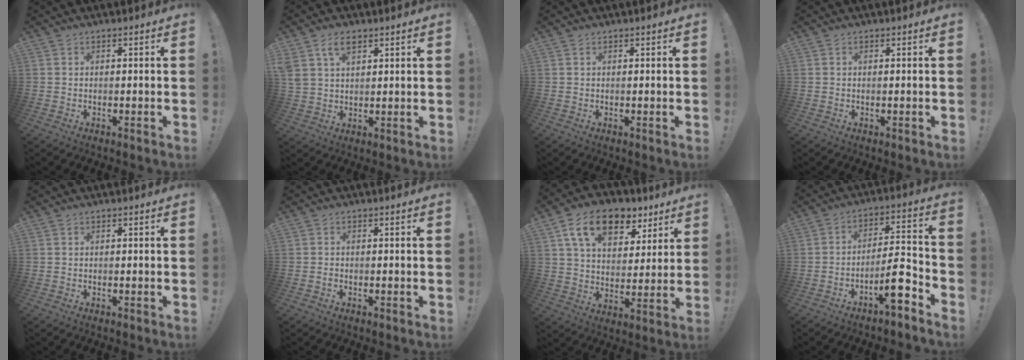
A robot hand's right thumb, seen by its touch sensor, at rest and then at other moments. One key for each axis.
{"total": 6.7, "fx": 3.7, "fy": 4.0, "fz": 4.0, "tx": -0.068, "ty": -0.004, "tz": 0.071}
{"total": 0.0}
{"total": 0.0}
{"total": 0.0}
{"total": 0.7, "fx": -0.7, "fy": 0.2, "fz": 0.1, "tx": -0.008, "ty": 0.003, "tz": -0.011}
{"total": 16.2, "fx": 9.1, "fy": 9.8, "fz": 9.2, "tx": -0.147, "ty": -0.039, "tz": 0.164}
{"total": 10.5, "fx": -6.2, "fy": 2.6, "fz": 8.1, "tx": -0.125, "ty": 0.034, "tz": -0.106}